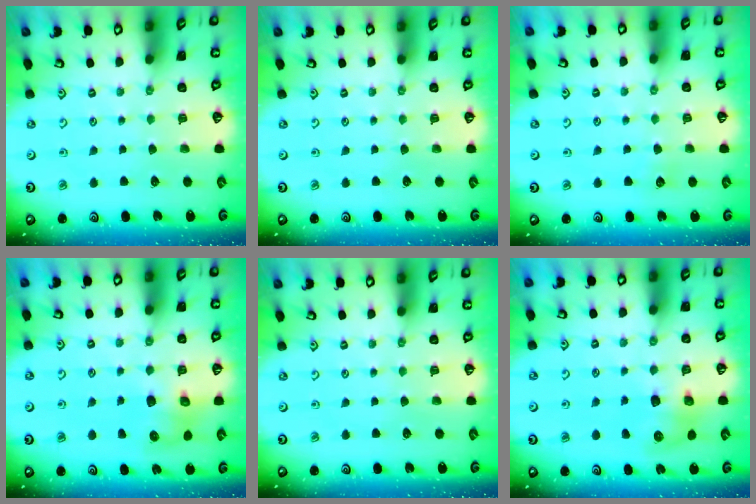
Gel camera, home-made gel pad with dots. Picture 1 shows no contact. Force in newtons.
{"total": 0.0}
{"total": 4.8, "press": 4.7, "slide": 0.8}
{"total": 7.4, "press": 7.3, "slide": 1.2}
{"total": 0.0}
{"total": 8.1, "press": 8.0, "slide": 1.1}